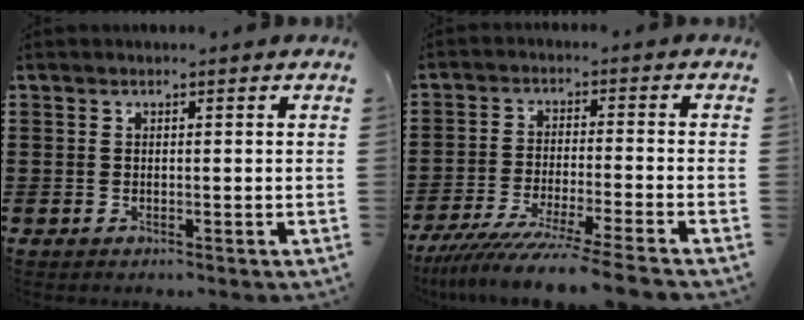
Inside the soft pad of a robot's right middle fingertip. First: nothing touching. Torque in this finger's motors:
{"motor_torque": [2.14, 0.00, 0.61, 0.21]}